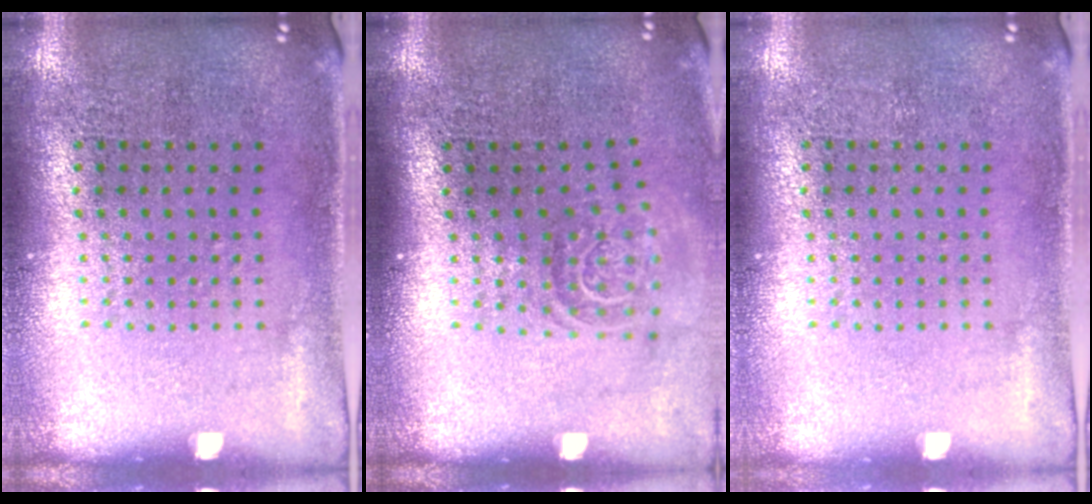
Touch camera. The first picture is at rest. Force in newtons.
{"total": 1.5, "press": 1.1, "slide": 1.0}
{"total": 0.0}